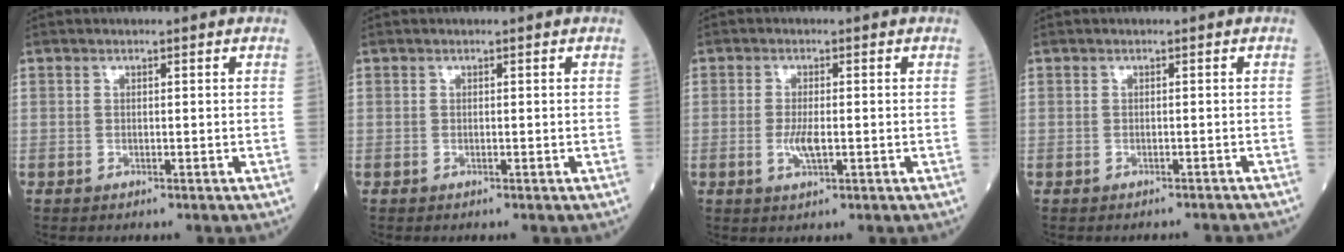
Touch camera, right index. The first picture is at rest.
{"total": 0.0}
{"total": 3.1, "force": [-0.6, 0.7, 2.9], "torque": [-0.065, -0.005, -0.010]}
{"total": 2.8, "force": [-2.7, 0.5, 0.8], "torque": [-0.007, 0.000, -0.031]}